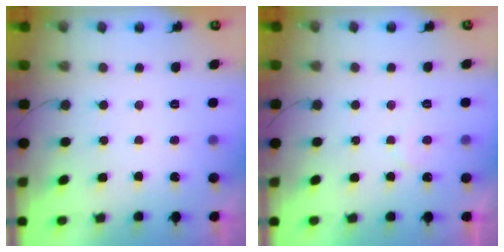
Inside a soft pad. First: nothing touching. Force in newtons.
{"total": 4.4, "press": 4.4, "slide": 0.3}